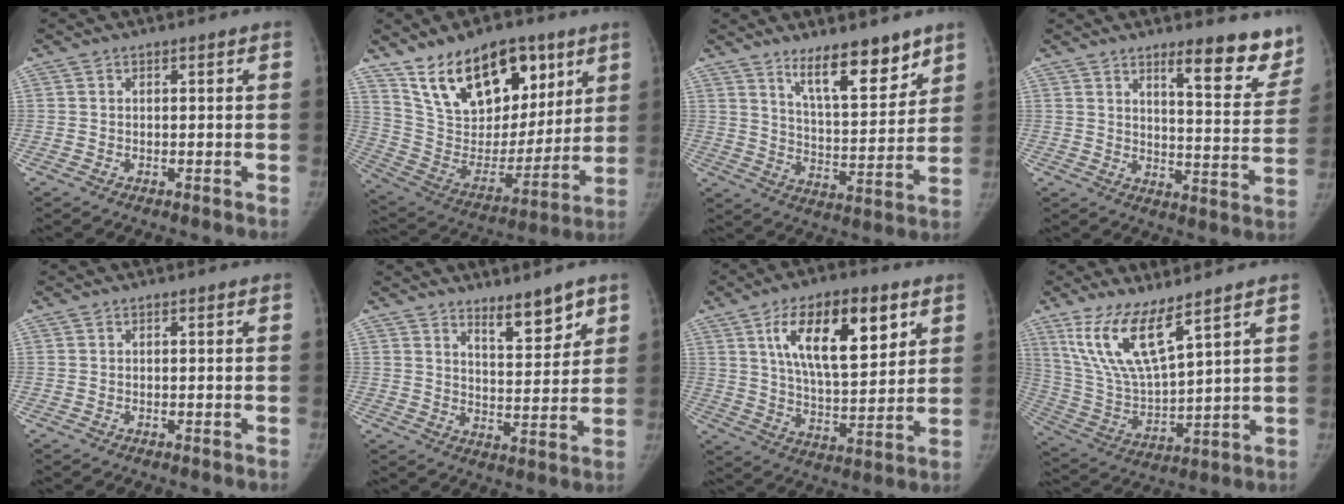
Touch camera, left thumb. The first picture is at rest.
{"total": 23.9, "force": [14.2, 12.9, 14.2], "torque": [-0.194, -0.051, 0.257]}
{"total": 12.8, "force": [9.1, 3.8, 8.1], "torque": [-0.097, -0.072, 0.156]}
{"total": 14.1, "force": [10.3, 3.6, 8.9], "torque": [-0.066, -0.072, 0.135]}
{"total": 0.0}
{"total": 7.7, "force": [5.7, 2.4, 4.6], "torque": [-0.045, -0.048, 0.090]}
{"total": 18.1, "force": [7.8, 7.5, 14.5], "torque": [-0.204, -0.029, 0.136]}
{"total": 14.0, "force": [8.8, 3.5, 10.2], "torque": [-0.201, -0.048, 0.192]}